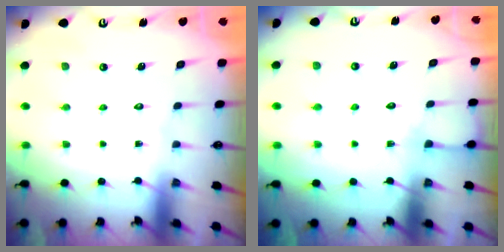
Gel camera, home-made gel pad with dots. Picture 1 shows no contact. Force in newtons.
{"total": 5.0, "press": 5.0, "slide": 0.5}